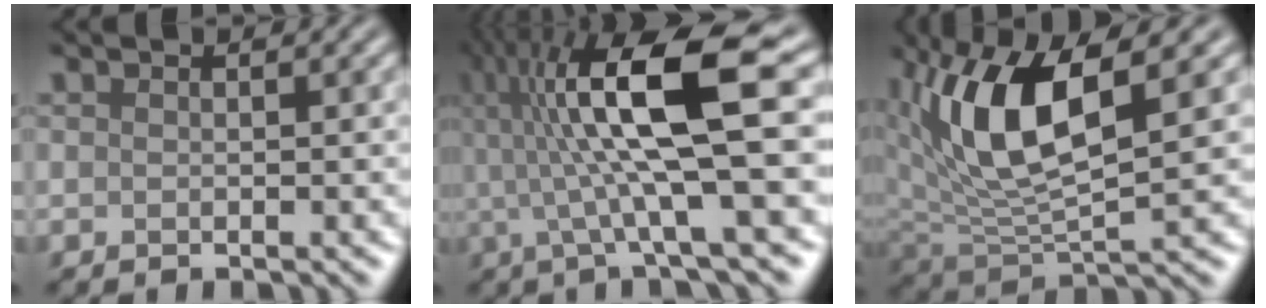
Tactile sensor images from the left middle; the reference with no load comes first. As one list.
[{"total": 11.7, "force": [1.3, 2.6, 11.3], "torque": [-0.193, 0.013, 0.028]}, {"total": 8.8, "force": [2.4, 3.8, 7.6], "torque": [-0.158, -0.008, 0.047]}]